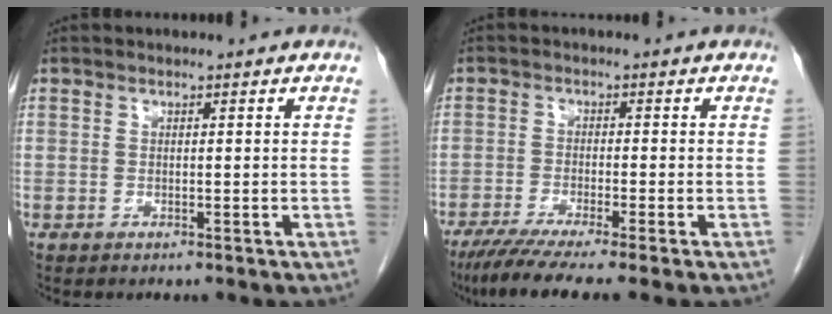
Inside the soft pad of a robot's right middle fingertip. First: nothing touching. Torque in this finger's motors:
{"motor_torque": [1.10, -1.04, 0.16, 0.05]}